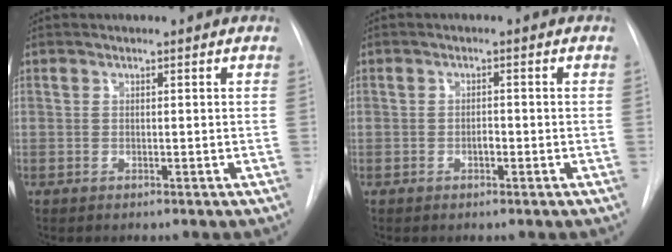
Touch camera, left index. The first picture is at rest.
{"total": 1.2, "force": [-0.5, 0.6, 0.9], "torque": [-0.015, 0.002, -0.009]}